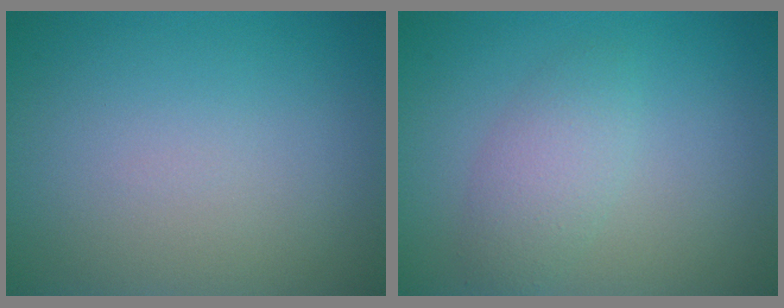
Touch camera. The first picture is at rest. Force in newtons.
{"total": 2.6, "press": 2.6, "slide": 0.1}